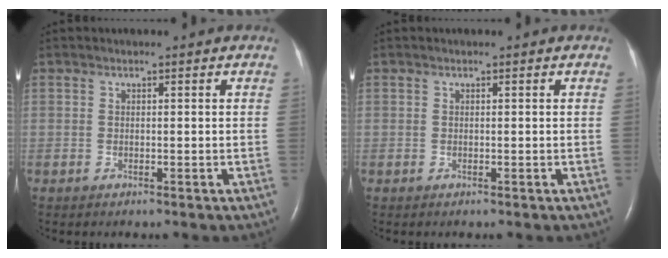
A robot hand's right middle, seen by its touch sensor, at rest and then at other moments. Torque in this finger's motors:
{"motor_torque": [0.00, 0.00, 0.00, 0.00]}